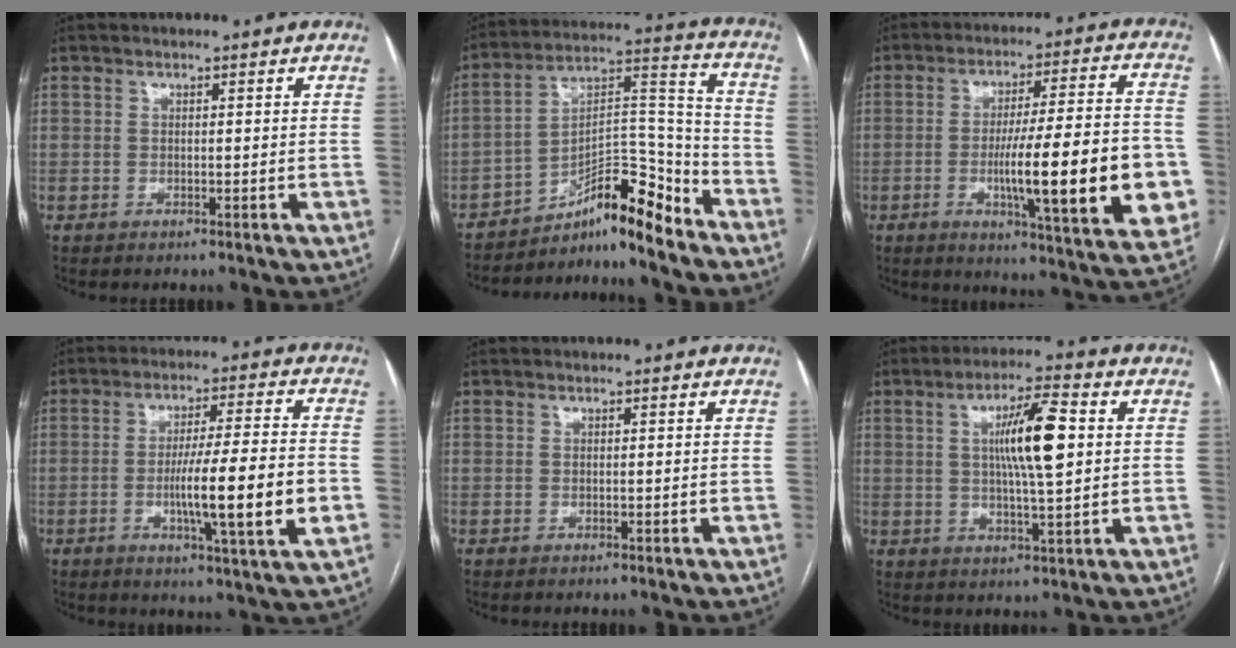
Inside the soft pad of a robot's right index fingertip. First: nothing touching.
{"total": 12.3, "force": [-10.3, 1.9, 6.5], "torque": [-0.095, 0.043, -0.167]}
{"total": 20.3, "force": [-4.2, 2.2, 19.7], "torque": [-0.248, 0.003, -0.052]}
{"total": 13.1, "force": [-2.8, -0.1, 12.8], "torque": [-0.210, -0.008, -0.049]}
{"total": 0.0}
{"total": 9.9, "force": [1.8, 1.0, 9.7], "torque": [-0.170, 0.005, 0.030]}